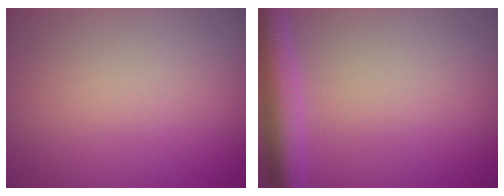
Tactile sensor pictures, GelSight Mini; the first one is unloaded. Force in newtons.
{"total": 5.0, "press": 5.0, "slide": 0.2}